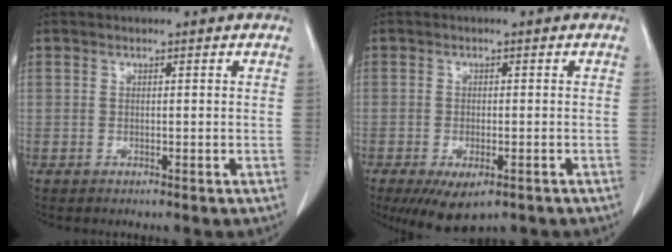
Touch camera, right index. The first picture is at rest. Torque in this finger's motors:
{"motor_torque": [0.97, -0.90, 0.35, 0.08]}